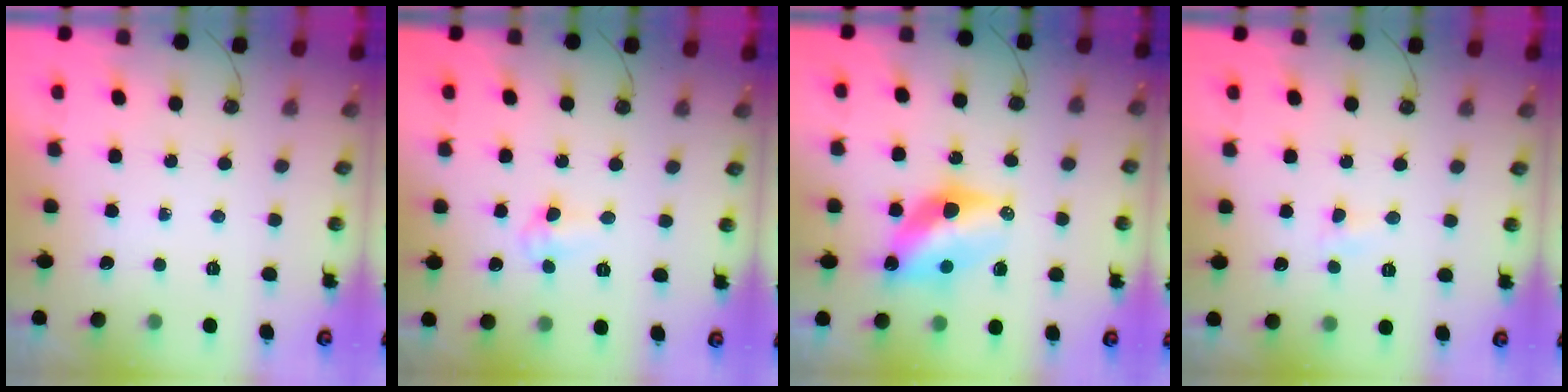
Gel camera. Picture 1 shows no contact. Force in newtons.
{"total": 5.2, "press": 3.9, "slide": 3.4}
{"total": 10.9, "press": 10.9, "slide": 0.6}
{"total": 2.9, "press": 2.9, "slide": 0.4}